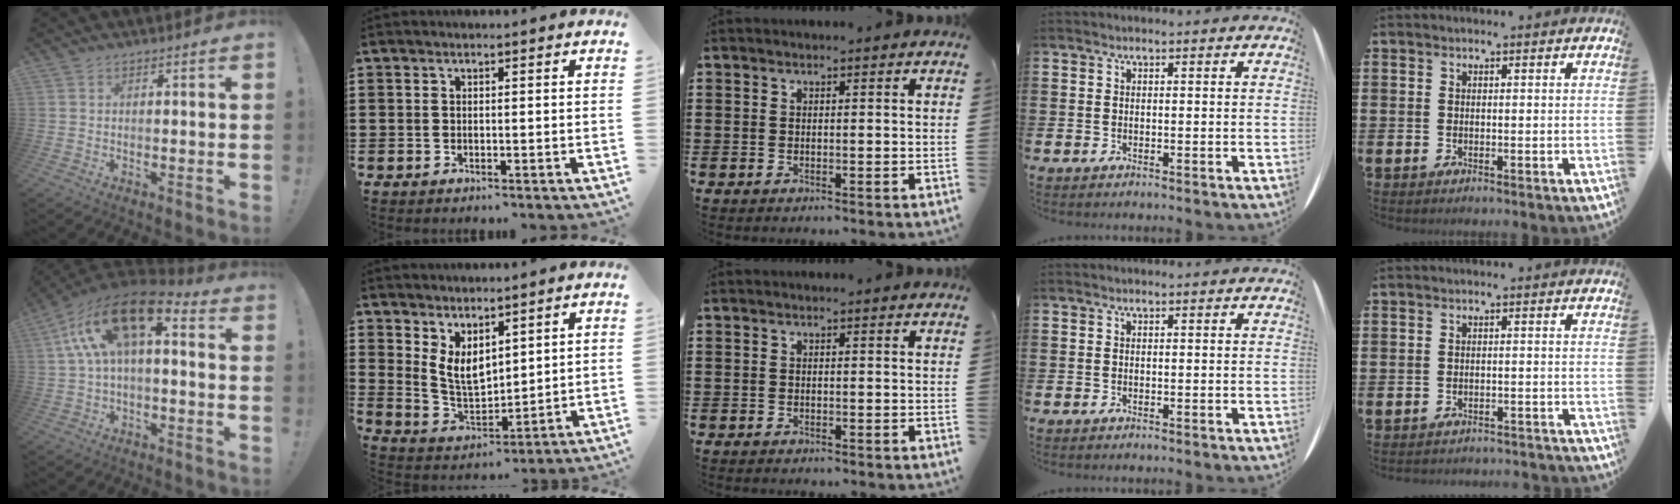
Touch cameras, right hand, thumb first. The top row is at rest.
{"thumb": {"total": 16.1, "force": [5.3, 7.4, 13.3], "torque": [-0.240, -0.017, 0.097]}, "index": {"total": 5.3, "force": [3.4, 2.7, 3.1], "torque": [-0.081, -0.016, 0.063]}, "middle": {"total": 0.6, "force": [-0.6, 0.1, 0.1], "torque": [-0.002, -0.001, -0.013]}, "little": {"total": 1.4, "force": [-1.4, -0.1, -0.1], "torque": [-0.002, 0.003, -0.031]}}